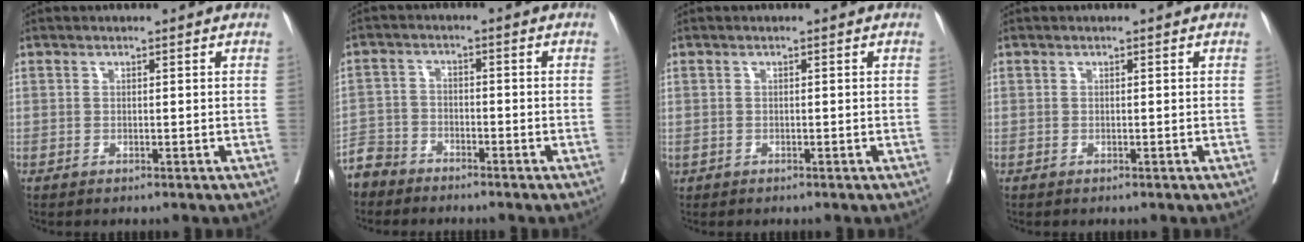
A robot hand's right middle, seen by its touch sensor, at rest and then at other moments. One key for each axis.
{"total": 4.7, "fx": -4.2, "fy": 2.0, "fz": -0.3, "tx": 0.003, "ty": -0.006, "tz": -0.088}
{"total": 0.0}
{"total": 0.0}